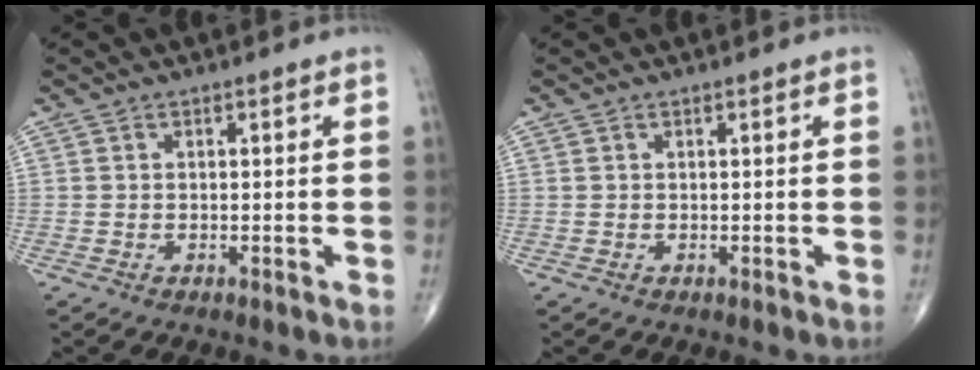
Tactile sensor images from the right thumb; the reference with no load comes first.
{"total": 0.0}